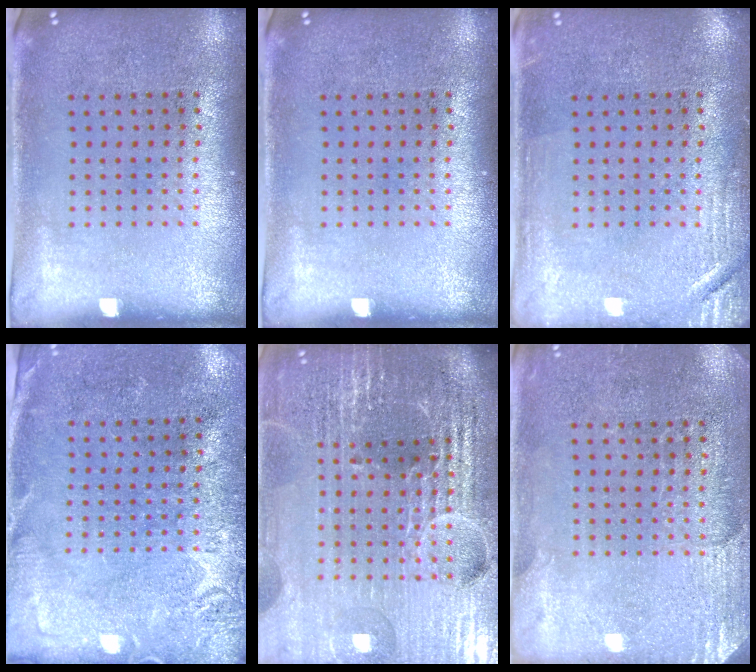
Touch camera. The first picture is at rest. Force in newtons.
{"total": 0.0}
{"total": 2.3, "press": 2.2, "slide": 0.4}
{"total": 2.6, "press": 2.4, "slide": 1.1}
{"total": 6.5, "press": 5.7, "slide": 3.1}
{"total": 2.7, "press": 2.5, "slide": 1.1}